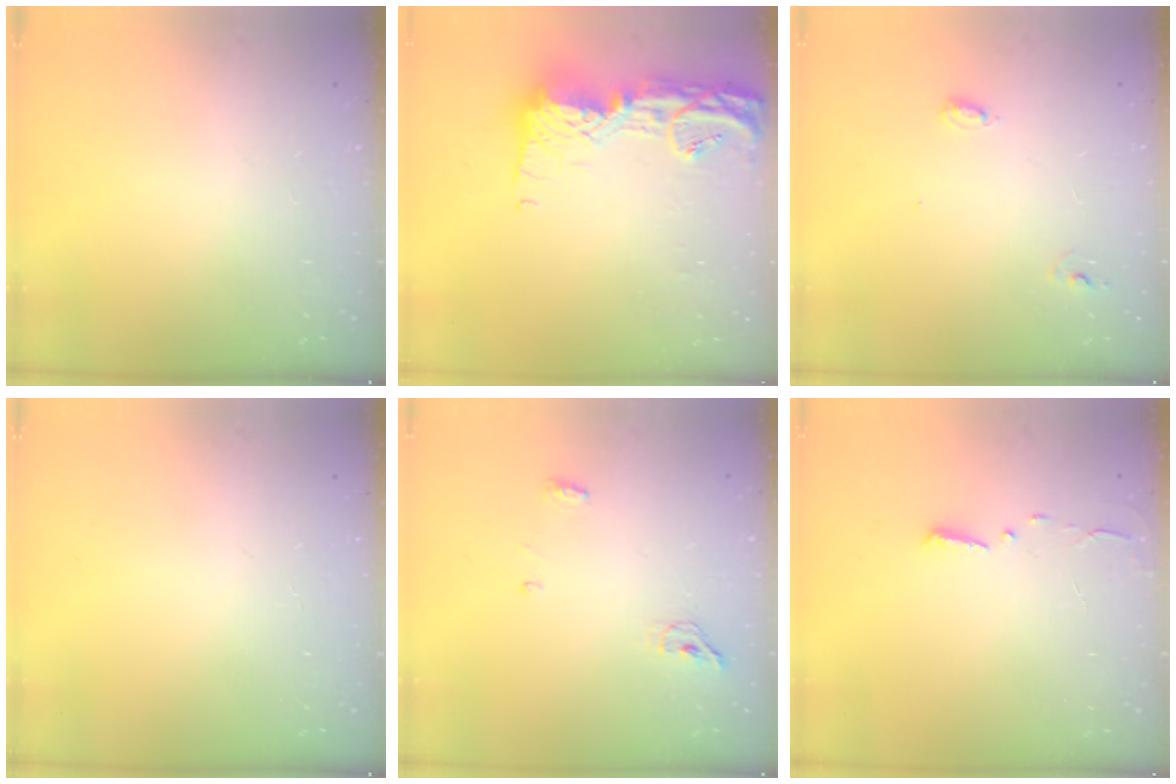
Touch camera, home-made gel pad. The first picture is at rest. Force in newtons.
{"total": 16.7, "press": 16.6, "slide": 1.5}
{"total": 5.0, "press": 5.0, "slide": 0.4}
{"total": 0.0}
{"total": 4.4, "press": 4.3, "slide": 1.1}
{"total": 3.0, "press": 2.9, "slide": 0.3}